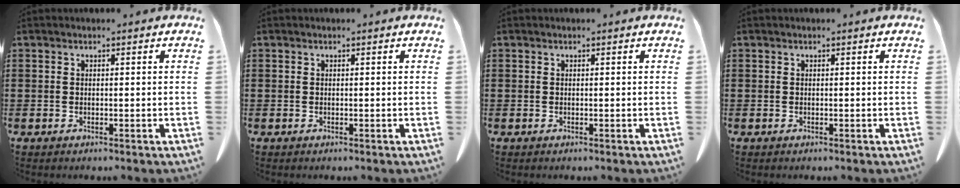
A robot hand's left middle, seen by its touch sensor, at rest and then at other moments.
{"total": 0.0}
{"total": 0.0}
{"total": 0.0}